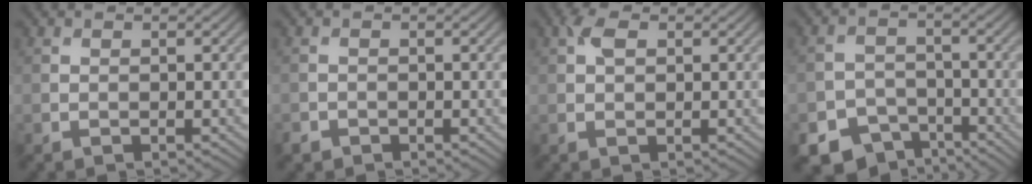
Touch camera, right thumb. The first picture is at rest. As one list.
[{"total": 1.1, "force": [-0.8, 0.7, 0.1], "torque": [-0.002, -0.002, -0.020]}, {"total": 2.1, "force": [0.8, 1.2, 1.6], "torque": [-0.035, 0.006, 0.011]}, {"total": 7.4, "force": [-5.5, 4.5, 2.3], "torque": [-0.043, -0.020, -0.092]}]